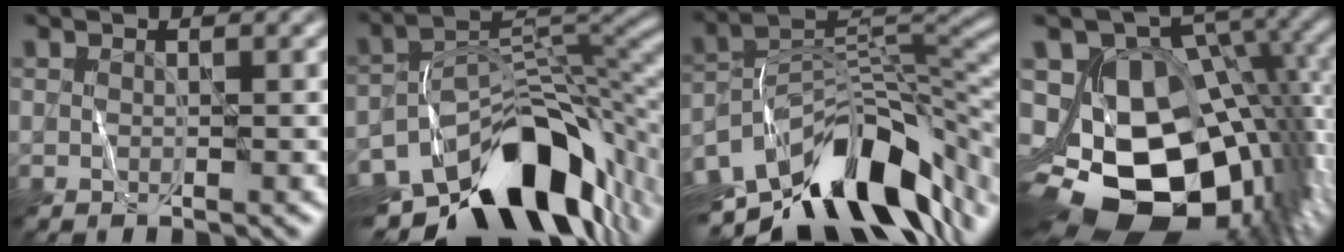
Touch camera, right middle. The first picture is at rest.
{"total": 14.1, "force": [-8.6, 7.0, 8.8], "torque": [-0.134, 0.006, -0.143]}
{"total": 13.1, "force": [-7.5, 6.3, 8.7], "torque": [-0.141, 0.017, -0.137]}
{"total": 15.8, "force": [-3.2, 11.3, 10.6], "torque": [-0.158, -0.015, -0.037]}